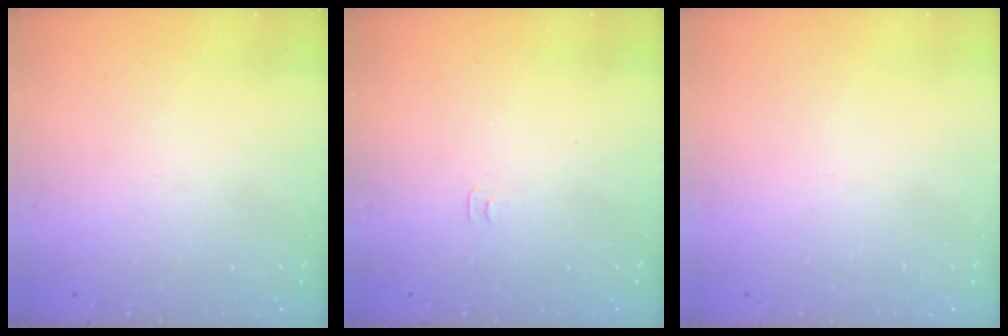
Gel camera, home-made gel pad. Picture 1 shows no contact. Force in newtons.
{"total": 3.0, "press": 3.0, "slide": 0.3}
{"total": 1.6, "press": 1.6, "slide": 0.1}